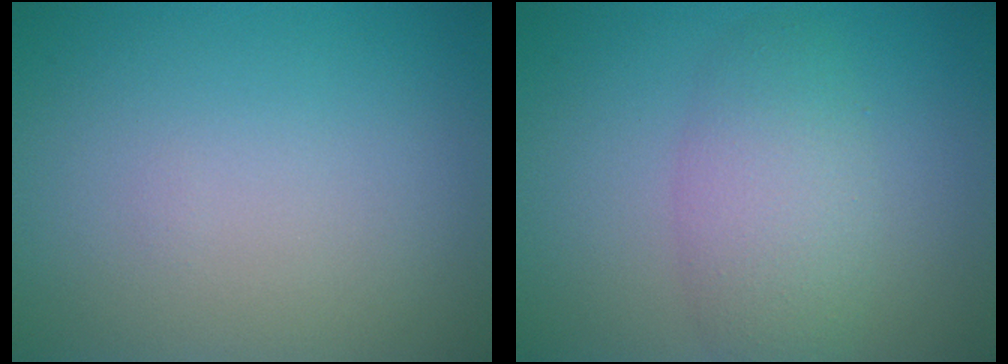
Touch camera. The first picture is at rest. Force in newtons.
{"total": 4.2, "press": 4.2, "slide": 0.2}